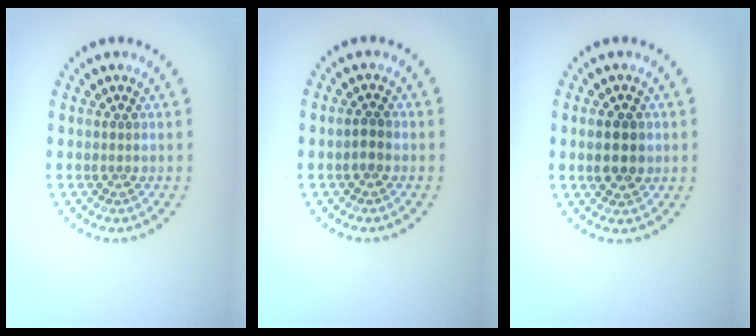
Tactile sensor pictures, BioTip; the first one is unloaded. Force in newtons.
{"total": 1.2, "press": 1.2, "slide": 0.3}
{"total": 2.7, "press": 2.7, "slide": 0.2}